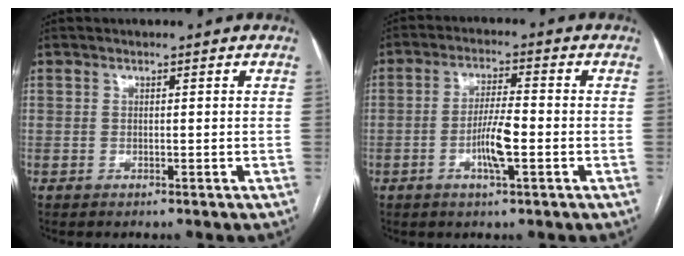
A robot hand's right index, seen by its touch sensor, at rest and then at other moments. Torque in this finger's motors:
{"motor_torque": [-0.03, 0.08, 0.05, 0.04]}